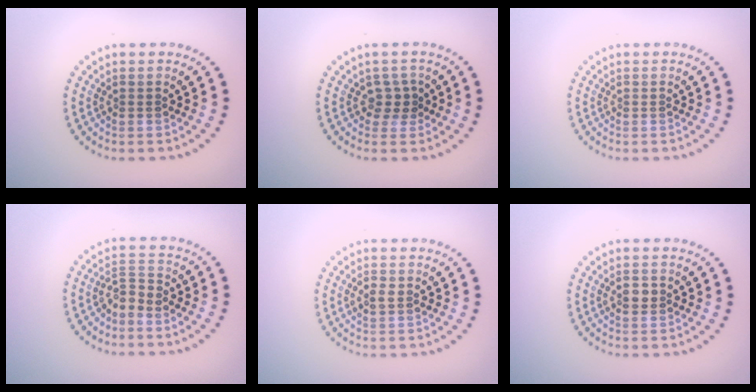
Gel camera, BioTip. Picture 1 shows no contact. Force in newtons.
{"total": 1.8, "press": 1.4, "slide": 1.1}
{"total": 0.0}
{"total": 2.2, "press": 1.4, "slide": 1.6}
{"total": 1.2, "press": 1.2, "slide": 0.2}
{"total": 1.6, "press": 1.6, "slide": 0.2}